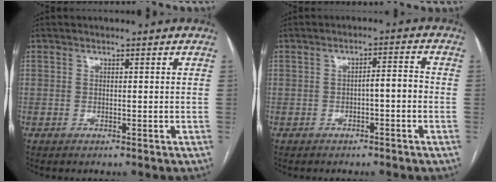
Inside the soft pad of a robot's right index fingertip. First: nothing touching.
{"total": 3.0, "force": [-0.9, 0.6, 2.8], "torque": [-0.039, 0.014, -0.012]}